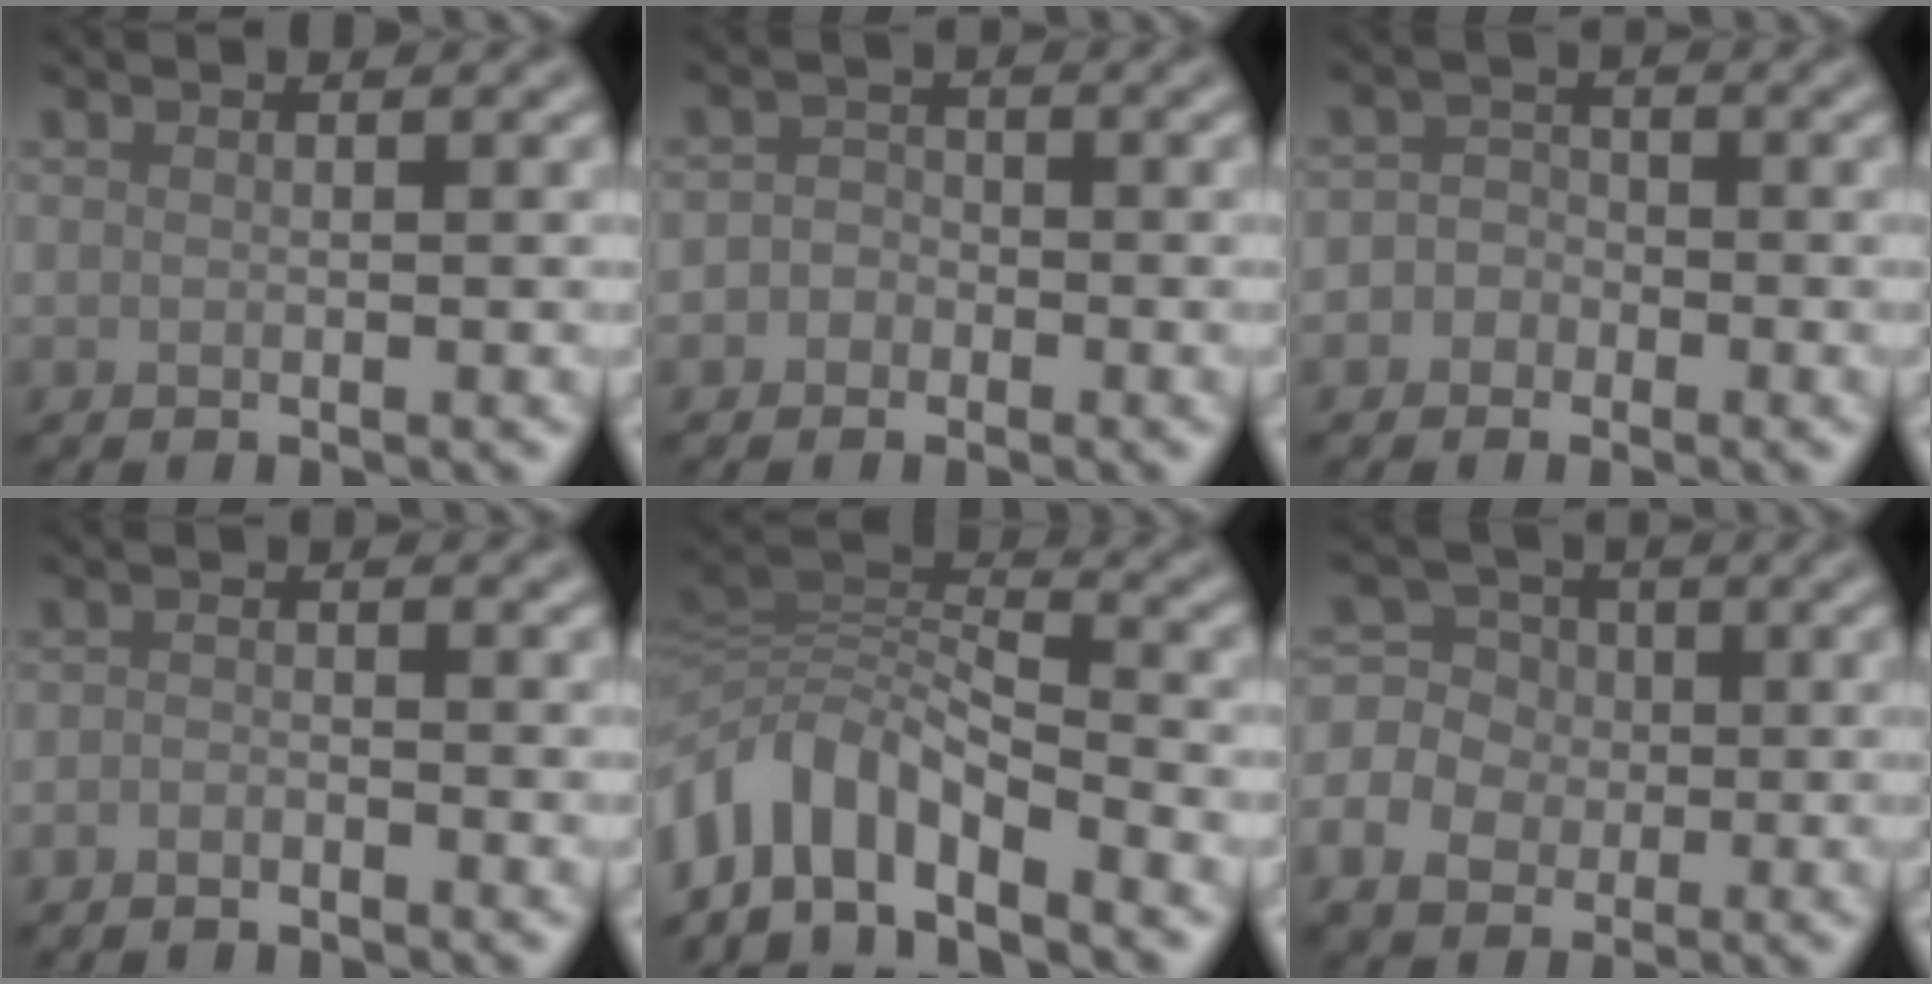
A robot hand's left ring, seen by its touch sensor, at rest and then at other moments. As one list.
[{"total": 1.7, "force": [-0.7, 1.5, 0.3], "torque": [0.019, 0.004, -0.022]}, {"total": 2.8, "force": [-1.2, 2.5, 0.4], "torque": [0.026, 0.008, -0.034]}, {"total": 1.0, "force": [-0.9, 0.4, 0.4], "torque": [-0.007, 0.000, -0.020]}, {"total": 7.6, "force": [-4.9, 3.5, 4.6], "torque": [-0.073, 0.007, -0.103]}, {"total": 5.2, "force": [-1.0, 4.6, 2.3], "torque": [-0.035, 0.012, -0.029]}]